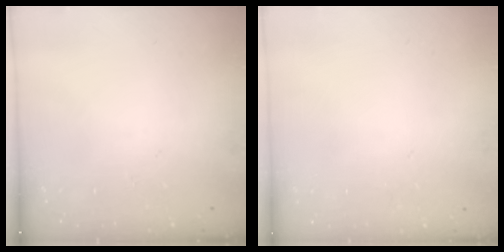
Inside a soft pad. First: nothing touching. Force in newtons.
{"total": 2.0, "press": 2.0, "slide": 0.1}